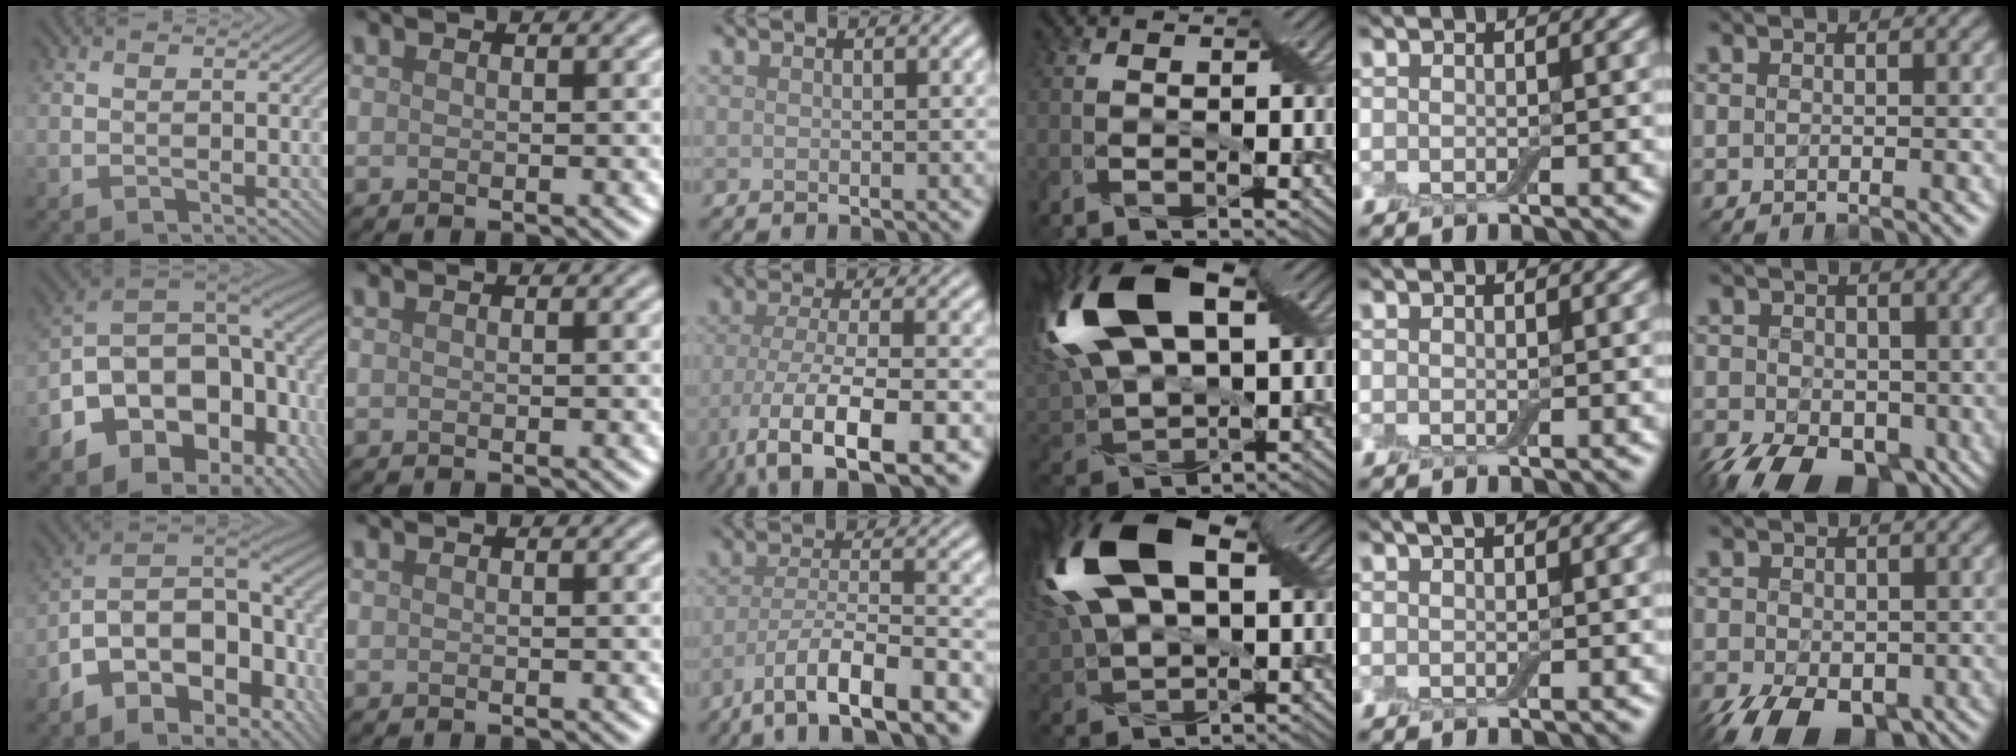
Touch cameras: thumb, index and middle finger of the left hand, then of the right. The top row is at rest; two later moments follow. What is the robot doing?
{"motion": "wrap", "object": "adhesive wrap"}